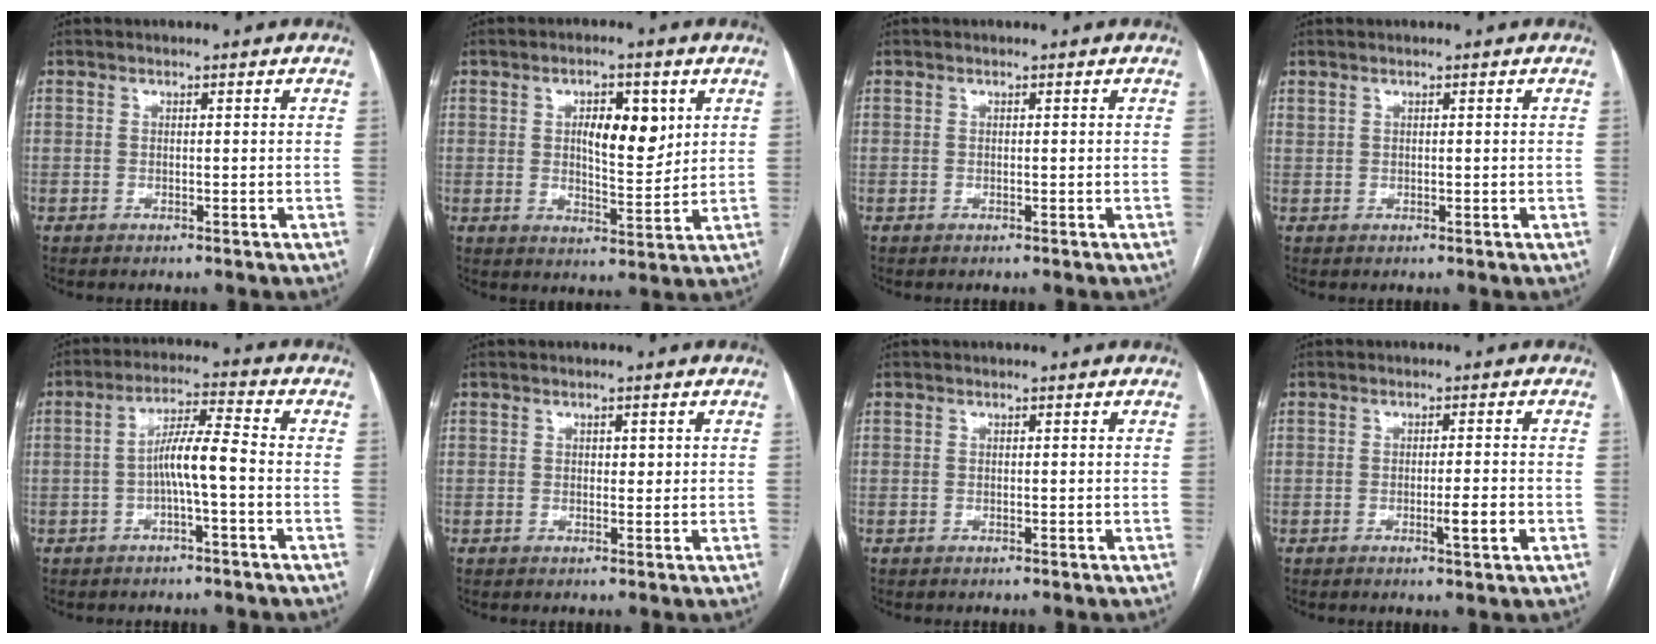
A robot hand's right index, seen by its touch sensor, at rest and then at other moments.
{"total": 7.7, "force": [2.4, 2.9, 6.7], "torque": [-0.104, 0.002, 0.042]}
{"total": 0.0}
{"total": 0.6, "force": [0.6, 0.2, 0.0], "torque": [-0.002, 0.005, 0.014]}
{"total": 6.4, "force": [-1.4, 0.3, 6.2], "torque": [-0.113, 0.018, -0.025]}
{"total": 1.4, "force": [0.4, 0.8, 1.0], "torque": [-0.010, 0.000, 0.006]}
{"total": 0.0}
{"total": 3.4, "force": [-1.1, 0.2, 3.2], "torque": [-0.050, -0.001, -0.012]}